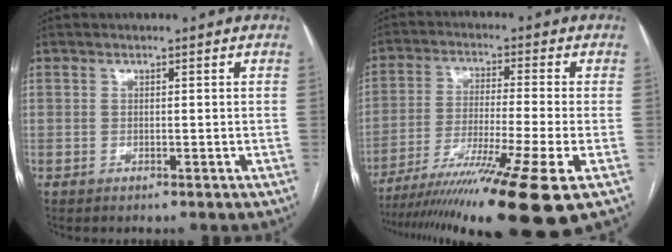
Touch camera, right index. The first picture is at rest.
{"total": 17.7, "force": [-11.9, -1.8, 13.0], "torque": [-0.201, -0.047, -0.201]}